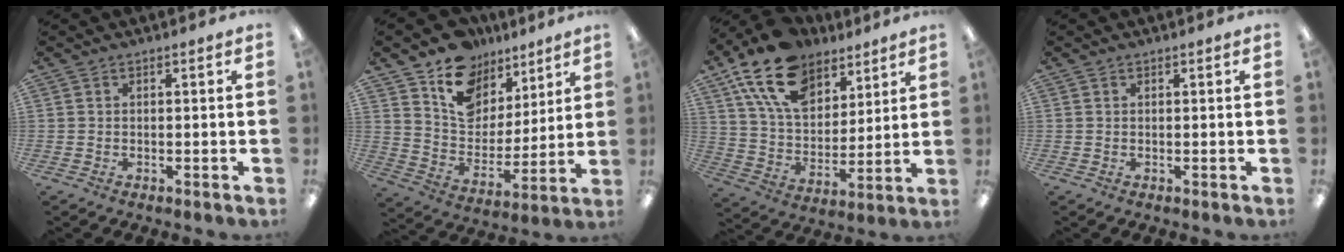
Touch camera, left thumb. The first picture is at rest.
{"total": 14.2, "force": [9.2, 9.7, 4.7], "torque": [-0.092, -0.058, 0.176]}
{"total": 18.9, "force": [12.2, 10.9, 9.5], "torque": [-0.184, -0.051, 0.226]}
{"total": 0.0}